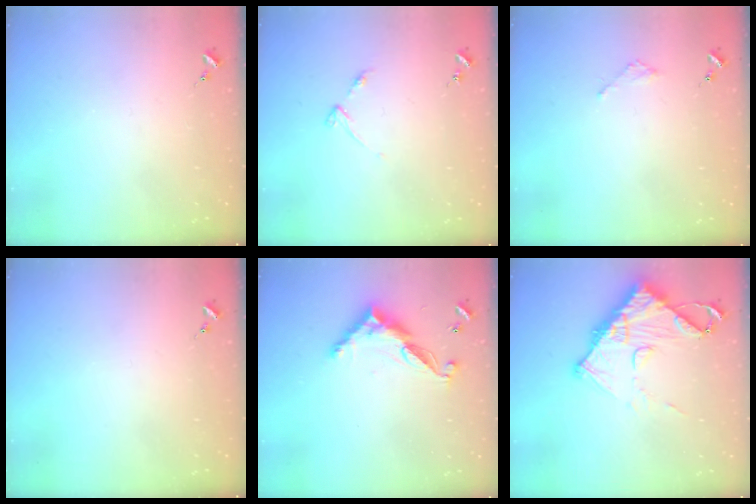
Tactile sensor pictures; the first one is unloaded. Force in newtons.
{"total": 4.2, "press": 4.1, "slide": 0.4}
{"total": 2.1, "press": 2.1, "slide": 0.2}
{"total": 0.0}
{"total": 11.6, "press": 11.6, "slide": 0.3}
{"total": 14.0, "press": 13.9, "slide": 1.3}